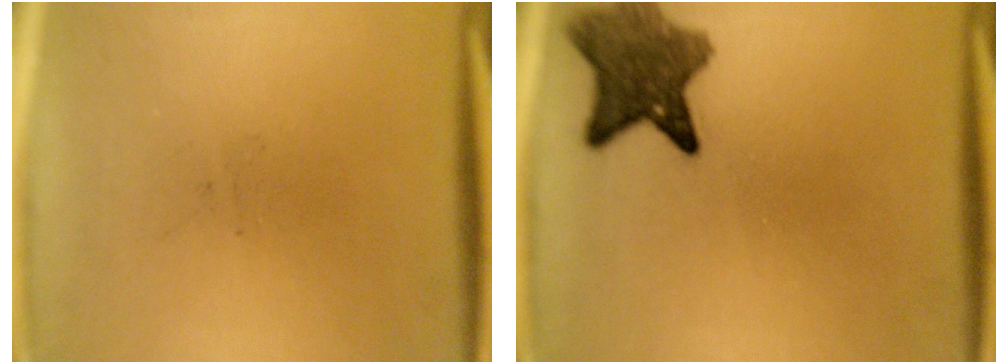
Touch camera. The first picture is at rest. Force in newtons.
{"total": 7.8}